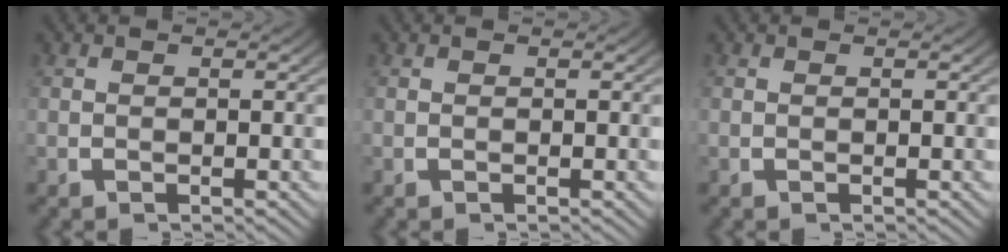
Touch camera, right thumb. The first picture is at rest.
{"total": 0.0}
{"total": 0.0}